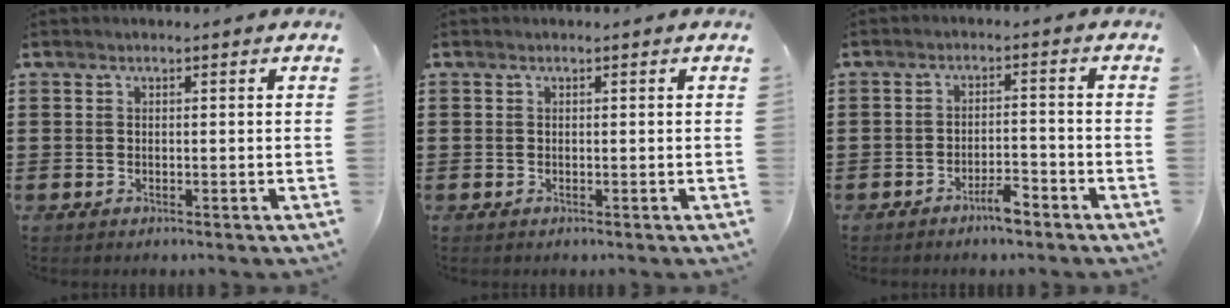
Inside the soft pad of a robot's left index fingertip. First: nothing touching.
{"total": 0.0}
{"total": 3.5, "force": [-2.9, 0.8, 1.9], "torque": [-0.033, 0.009, -0.055]}